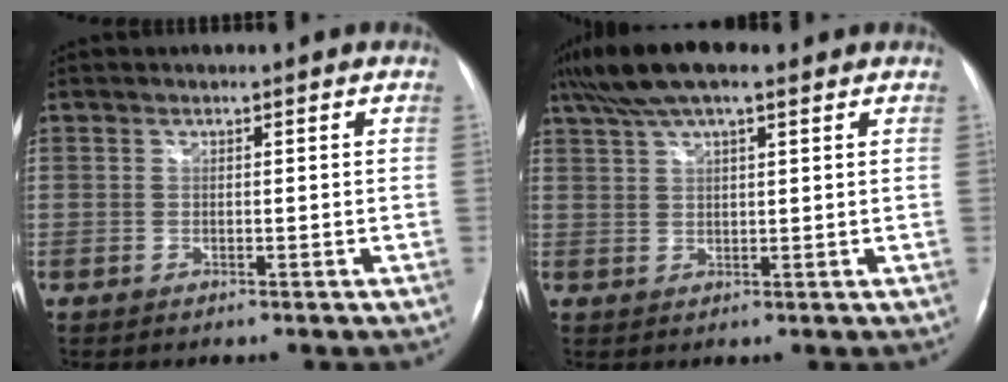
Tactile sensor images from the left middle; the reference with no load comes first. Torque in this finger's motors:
{"motor_torque": [1.16, -0.98, 0.13, 0.11]}